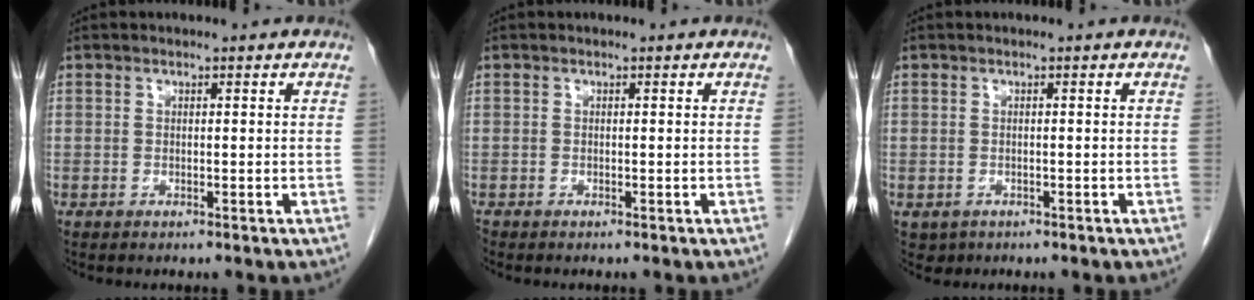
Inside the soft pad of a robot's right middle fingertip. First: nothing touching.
{"total": 0.0}
{"total": 1.7, "force": [-0.8, 1.5, 0.3], "torque": [-0.003, 0.003, -0.005]}